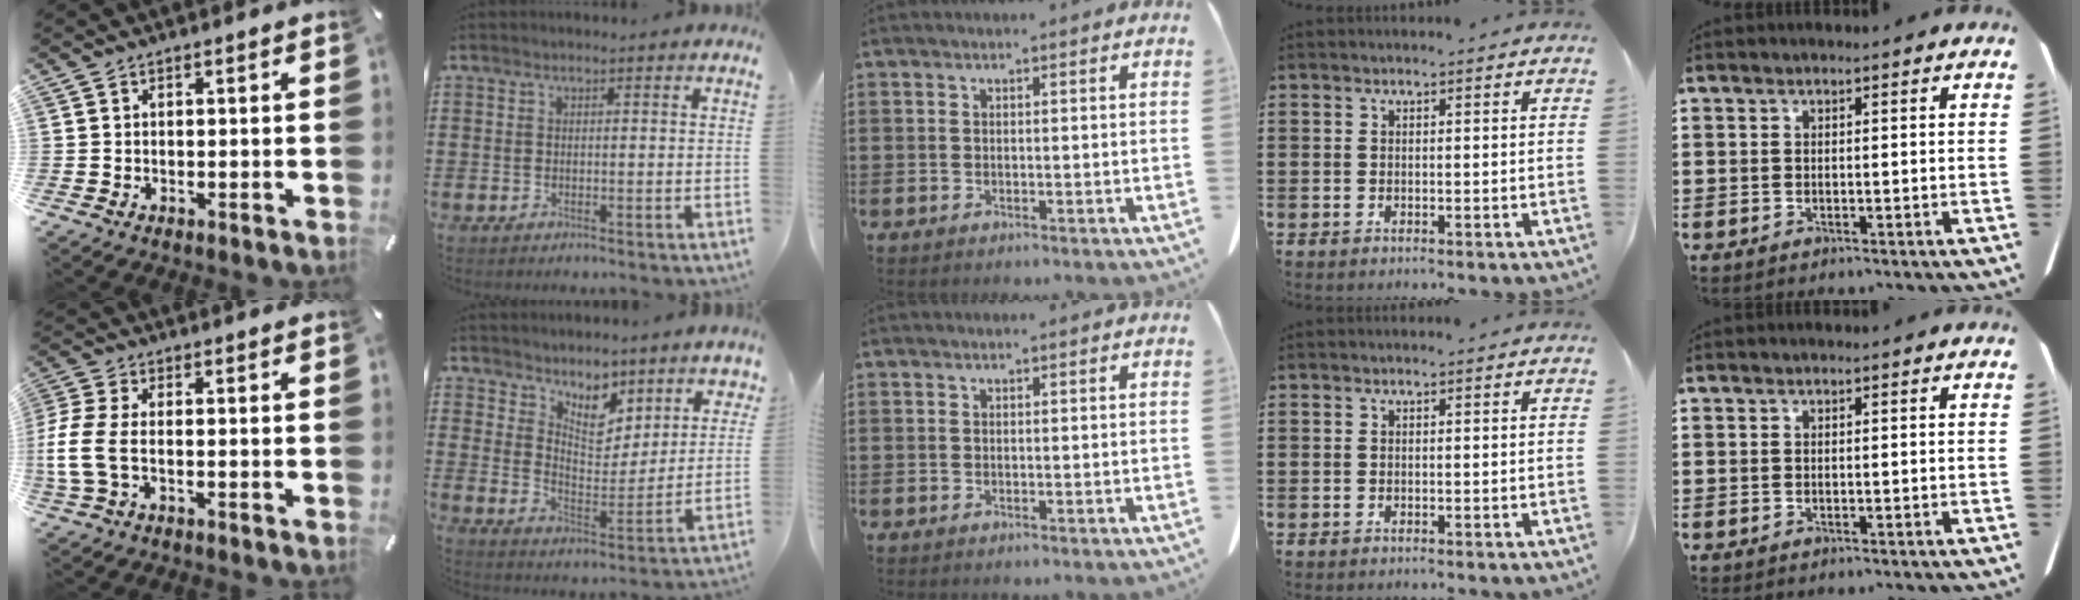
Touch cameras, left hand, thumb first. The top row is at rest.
{"thumb": {"total": 7.9, "force": [-1.8, 3.8, 6.7], "torque": [-0.154, -0.010, -0.033]}, "index": {"total": 6.3, "force": [5.7, 2.4, 1.3], "torque": [-0.041, -0.040, 0.098]}}